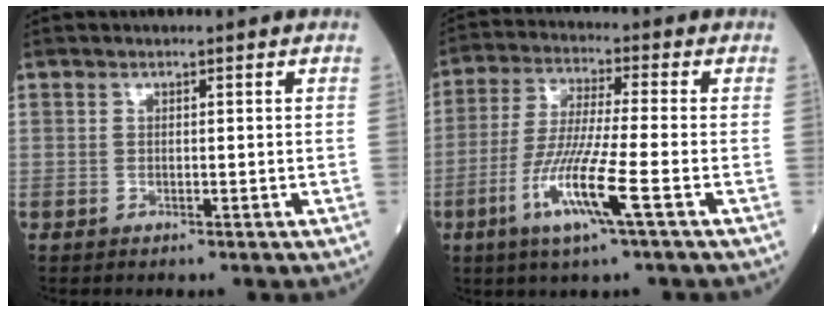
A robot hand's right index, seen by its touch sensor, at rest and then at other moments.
{"total": 10.6, "force": [-4.2, -0.4, 9.7], "torque": [-0.197, -0.019, -0.085]}